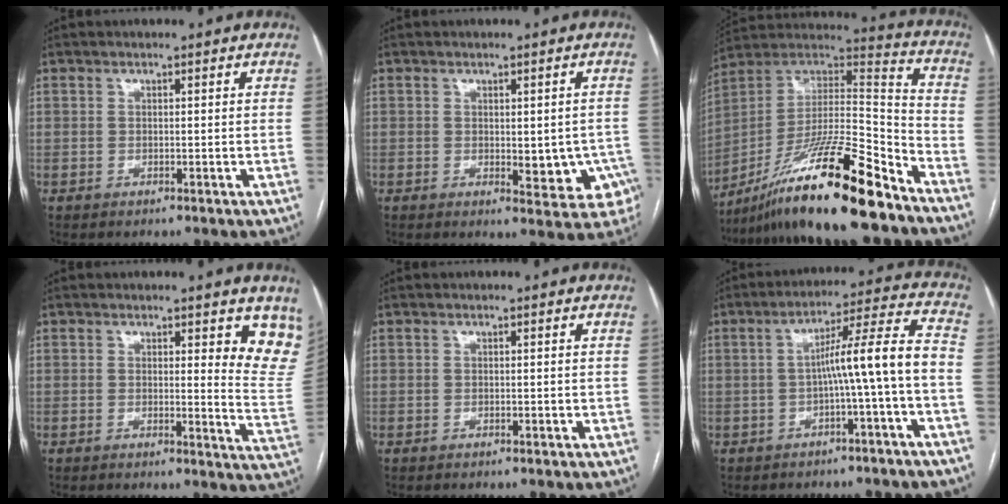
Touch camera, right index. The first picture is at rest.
{"total": 7.3, "force": [-1.7, 3.6, 6.1], "torque": [-0.050, 0.004, -0.013]}
{"total": 23.2, "force": [-16.7, 1.5, 16.0], "torque": [-0.278, -0.005, -0.295]}
{"total": 8.4, "force": [5.8, 1.9, 5.7], "torque": [-0.049, -0.031, 0.046]}
{"total": 0.0}
{"total": 9.2, "force": [-2.1, -1.1, 8.9], "torque": [-0.132, 0.031, -0.030]}